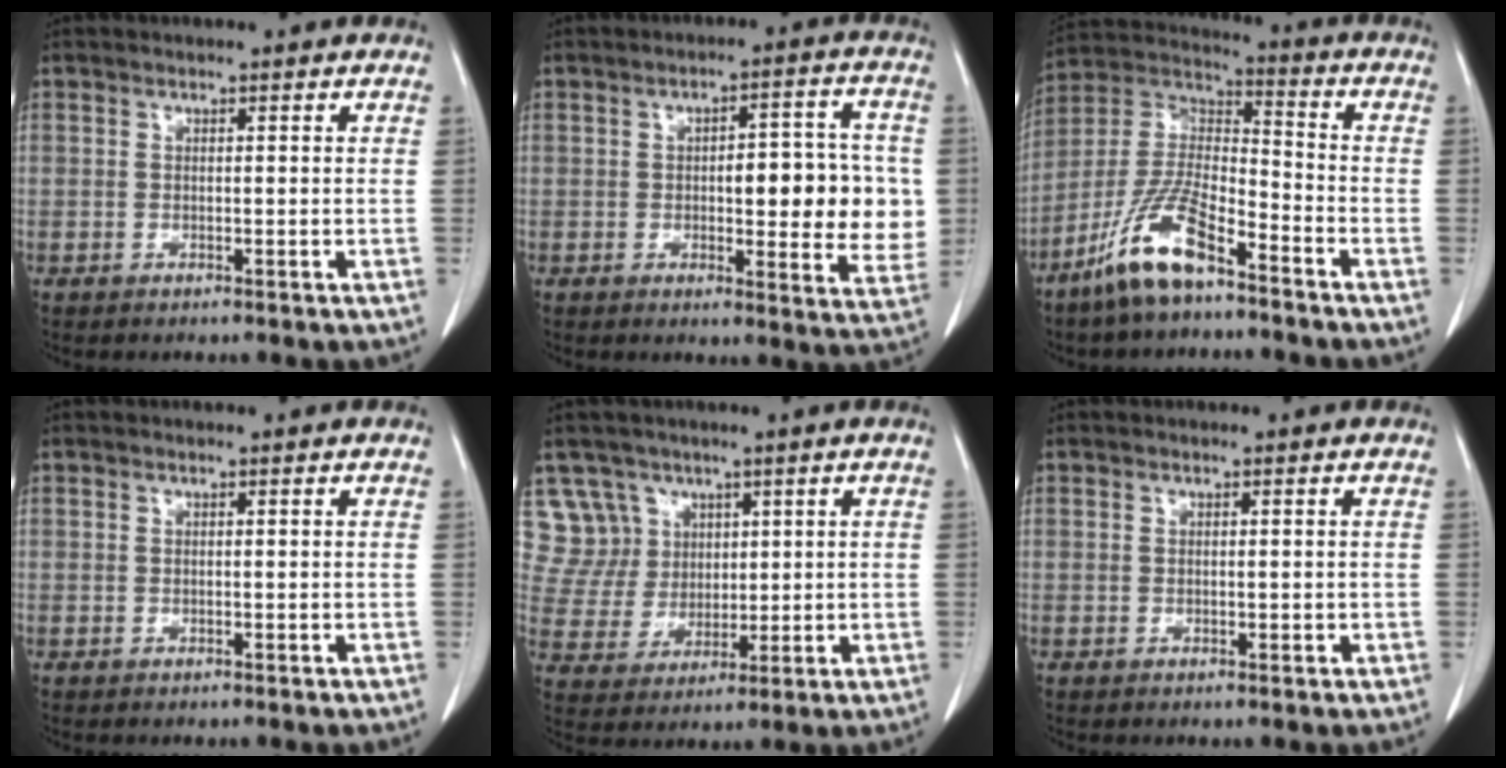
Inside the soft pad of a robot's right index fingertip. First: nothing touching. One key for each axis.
{"total": 12.1, "fx": 0.0, "fy": 3.9, "fz": 11.5, "tx": -0.133, "ty": 0.012, "tz": 0.005}
{"total": 12.5, "fx": -8.3, "fy": 2.9, "fz": 8.8, "tx": -0.189, "ty": -0.004, "tz": -0.163}
{"total": 0.0}
{"total": 7.9, "fx": 4.3, "fy": 6.6, "fz": -0.4, "tx": 0.007, "ty": 0.017, "tz": 0.095}
{"total": 0.5, "fx": 0.0, "fy": 0.1, "fz": 0.5, "tx": -0.011, "ty": -0.002, "tz": 0.002}